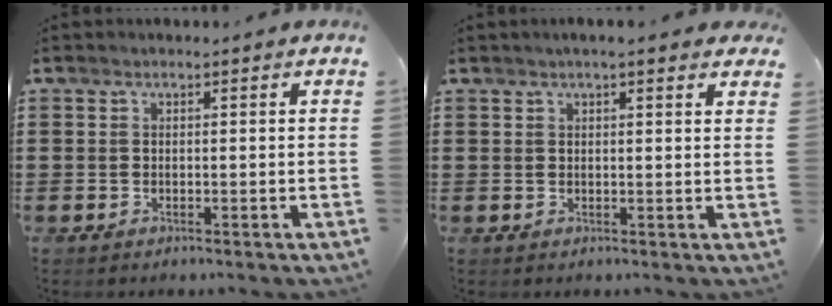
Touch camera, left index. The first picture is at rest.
{"total": 2.2, "force": [1.6, 0.1, 1.4], "torque": [-0.030, 0.005, 0.030]}